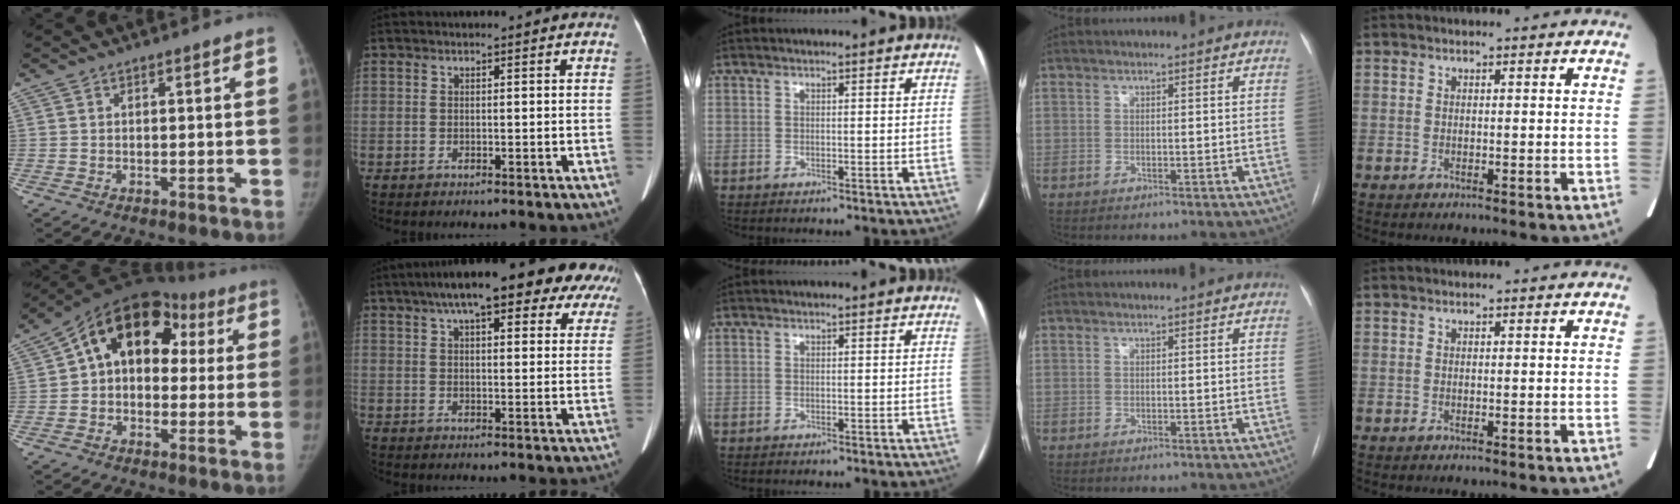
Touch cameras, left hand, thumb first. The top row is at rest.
{"thumb": {"total": 15.5, "force": [3.3, 11.1, 10.4], "torque": [-0.114, 0.046, 0.039]}, "index": {"total": 21.0, "force": [14.5, 5.9, 13.9], "torque": [-0.203, 0.058, 0.182]}}